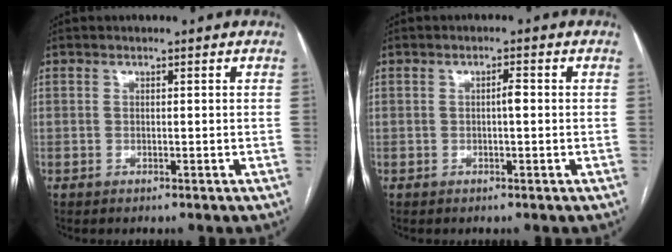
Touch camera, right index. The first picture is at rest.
{"total": 1.4, "force": [-0.1, 0.3, 1.4], "torque": [-0.021, 0.004, -0.001]}